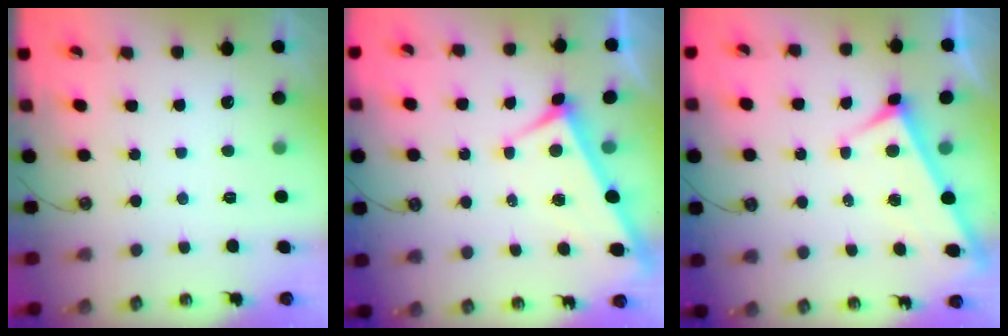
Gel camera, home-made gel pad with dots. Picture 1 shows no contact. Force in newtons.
{"total": 3.6, "press": 3.6, "slide": 0.4}
{"total": 3.6, "press": 3.5, "slide": 0.5}